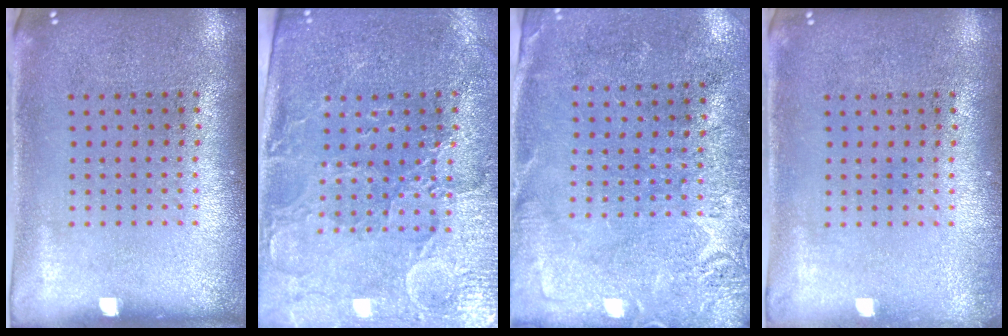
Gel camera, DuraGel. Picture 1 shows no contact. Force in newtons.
{"total": 3.6, "press": 3.3, "slide": 1.4}
{"total": 2.7, "press": 2.6, "slide": 0.9}
{"total": 0.6, "press": 0.6, "slide": 0.1}